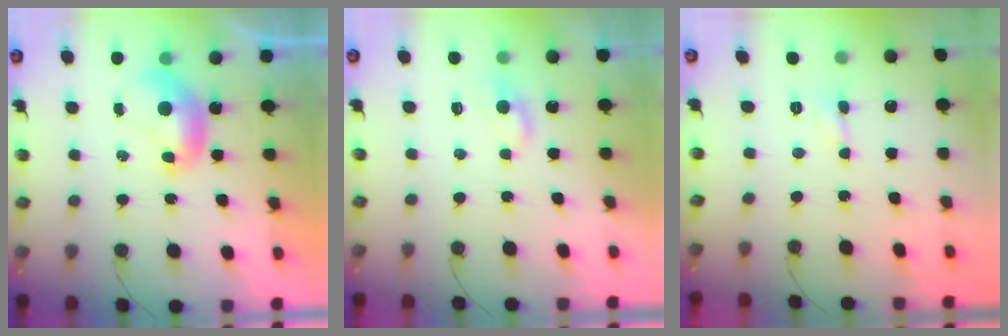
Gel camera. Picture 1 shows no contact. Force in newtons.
{"total": 0.7, "press": 0.5, "slide": 0.5}
{"total": 2.3, "press": 2.2, "slide": 0.6}